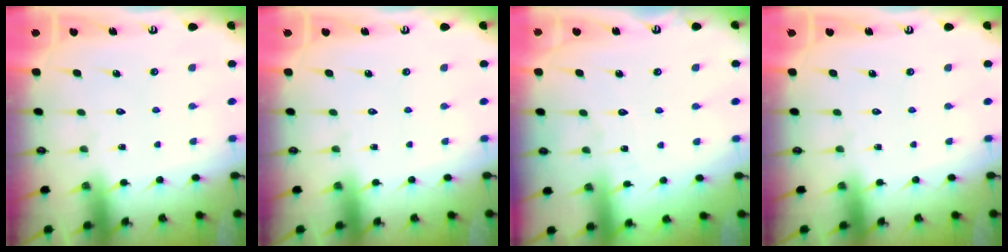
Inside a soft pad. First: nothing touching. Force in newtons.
{"total": 0.0}
{"total": 2.7, "press": 2.7, "slide": 0.2}
{"total": 0.0}